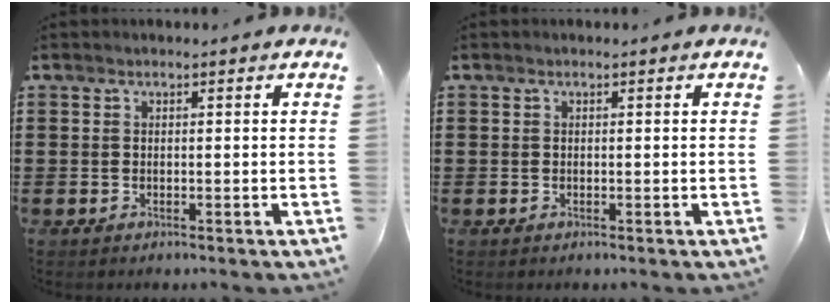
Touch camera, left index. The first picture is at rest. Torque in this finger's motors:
{"motor_torque": [0.00, 0.00, 0.00, 0.01]}